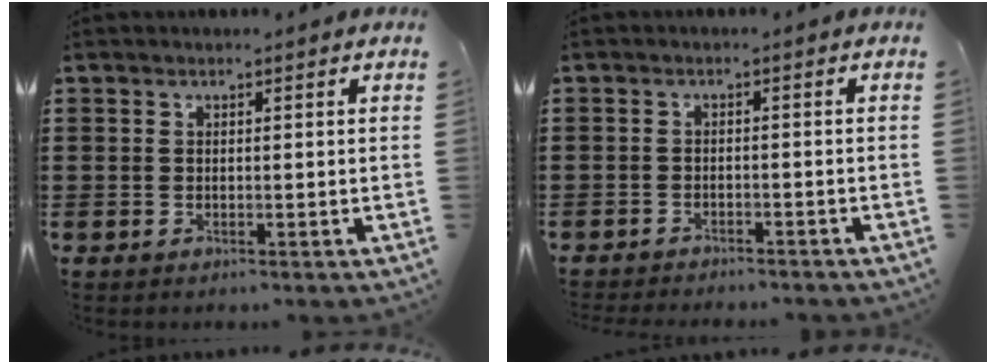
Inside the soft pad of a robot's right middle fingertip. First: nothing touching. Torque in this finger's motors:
{"motor_torque": [0.50, -0.47, 0.47, 0.21]}